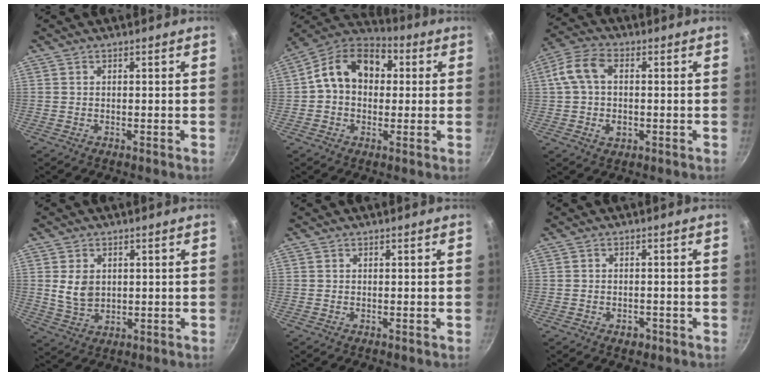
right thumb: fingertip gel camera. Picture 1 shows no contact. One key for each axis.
{"total": 13.9, "fx": 1.7, "fy": 10.2, "fz": 9.3, "tx": -0.129, "ty": 0.034, "tz": 0.016}
{"total": 9.7, "fx": 0.6, "fy": 6.3, "fz": 7.3, "tx": -0.142, "ty": 0.020, "tz": 0.010}
{"total": 5.4, "fx": 1.0, "fy": 4.0, "fz": 3.4, "tx": -0.046, "ty": -0.011, "tz": 0.030}
{"total": 0.0}
{"total": 1.9, "fx": -1.0, "fy": 1.3, "fz": 0.9, "tx": -0.008, "ty": 0.005, "tz": -0.012}